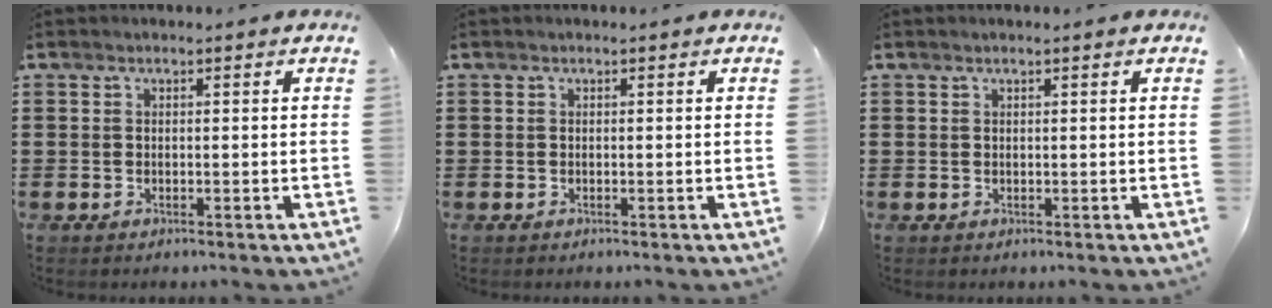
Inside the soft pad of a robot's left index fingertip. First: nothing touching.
{"total": 0.0}
{"total": 0.6, "force": [0.4, 0.0, 0.5], "torque": [-0.008, -0.001, 0.008]}